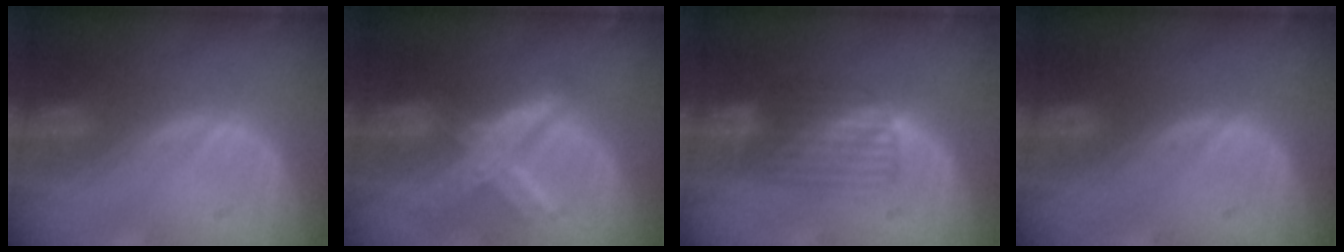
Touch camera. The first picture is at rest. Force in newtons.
{"total": 8.2, "press": 7.0, "slide": 4.3}
{"total": 4.3, "press": 4.2, "slide": 1.1}
{"total": 0.0}